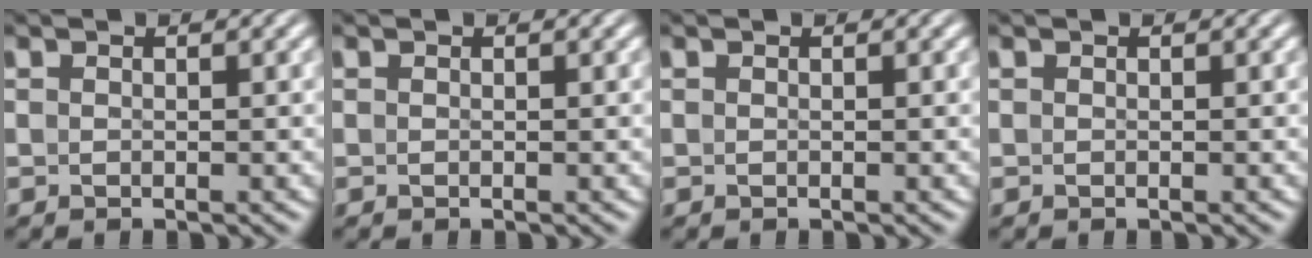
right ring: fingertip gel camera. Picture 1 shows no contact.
{"total": 0.0}
{"total": 0.0}
{"total": 0.0}